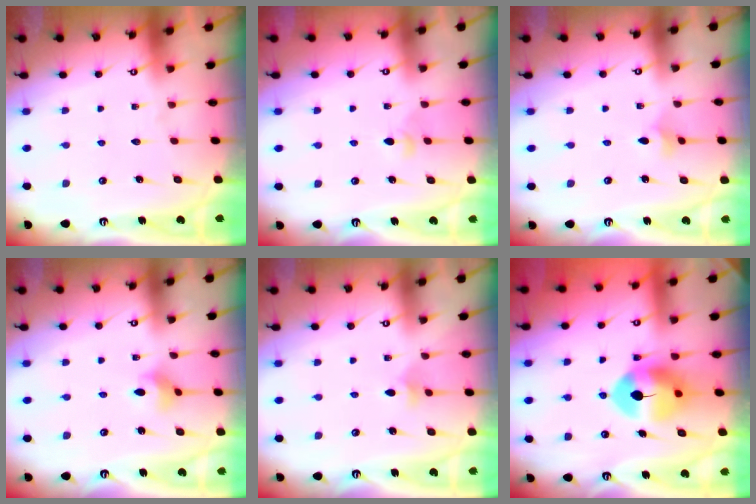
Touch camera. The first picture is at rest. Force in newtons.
{"total": 3.1, "press": 3.1, "slide": 0.7}
{"total": 2.9, "press": 2.9, "slide": 0.5}
{"total": 3.9, "press": 3.9, "slide": 0.6}
{"total": 4.1, "press": 4.0, "slide": 1.0}
{"total": 9.8, "press": 9.7, "slide": 1.3}